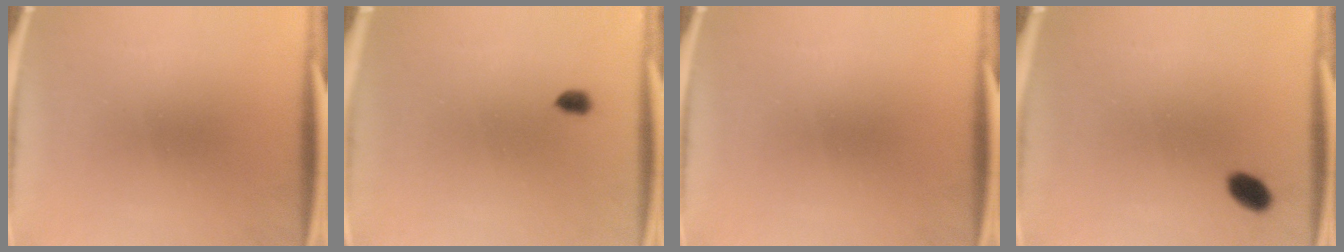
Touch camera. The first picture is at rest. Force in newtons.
{"total": 2.1}
{"total": 0.0}
{"total": 3.3}